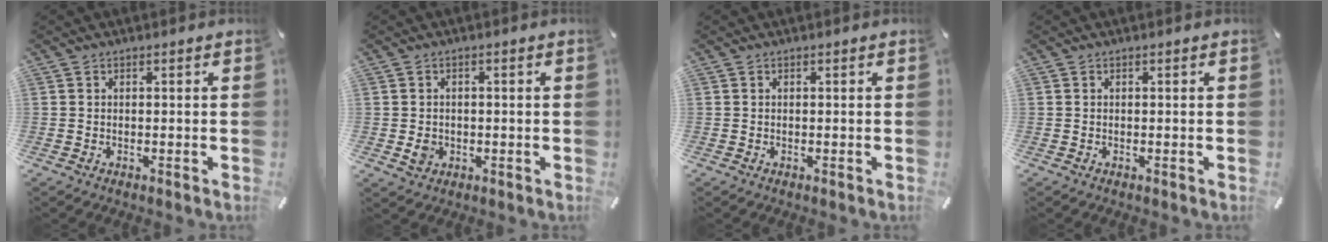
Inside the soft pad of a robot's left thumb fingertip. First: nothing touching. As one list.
[{"total": 3.2, "force": [-0.4, 2.9, 1.4], "torque": [-0.015, -0.004, -0.010]}, {"total": 0.0}, {"total": 0.0}]